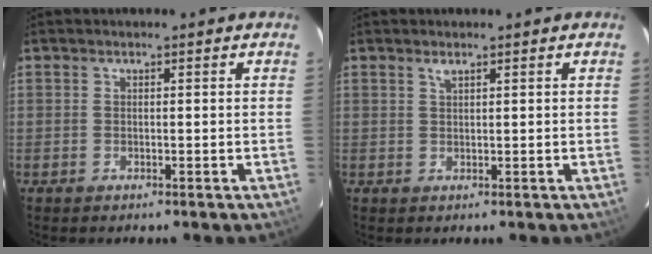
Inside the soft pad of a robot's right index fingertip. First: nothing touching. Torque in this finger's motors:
{"motor_torque": [0.08, 0.00, 0.03, 0.03]}